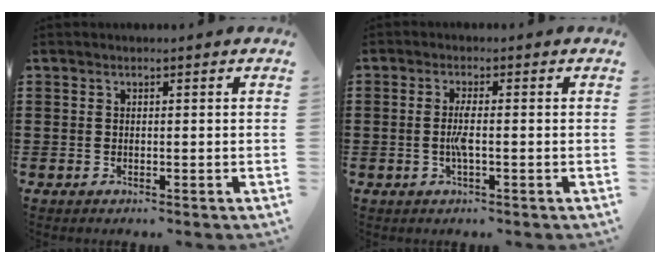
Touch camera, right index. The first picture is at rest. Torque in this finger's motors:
{"motor_torque": [0.76, -0.30, 0.14, 0.13]}